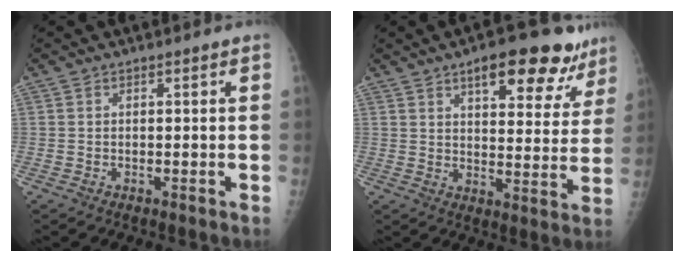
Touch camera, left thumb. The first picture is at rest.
{"total": 15.9, "force": [9.9, 6.4, 10.6], "torque": [-0.089, -0.037, 0.134]}